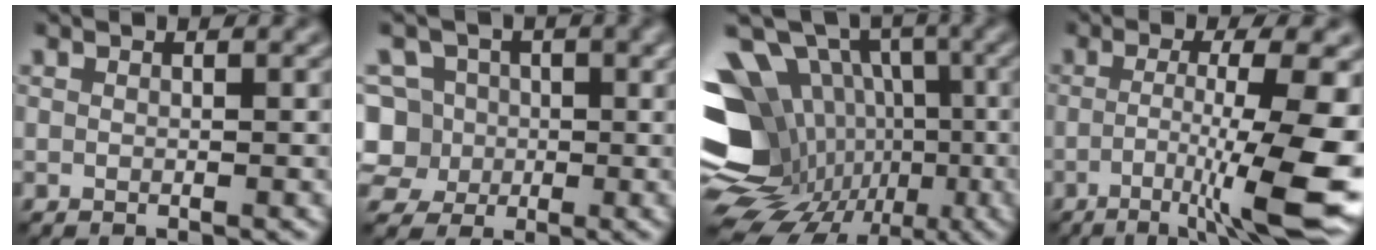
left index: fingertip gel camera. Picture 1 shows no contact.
{"total": 7.0, "force": [0.1, 6.5, 2.6], "torque": [-0.050, 0.041, -0.025]}
{"total": 14.9, "force": [-3.9, 12.1, 7.7], "torque": [-0.157, 0.019, -0.063]}
{"total": 11.1, "force": [-3.3, 2.1, 10.5], "torque": [-0.159, -0.006, -0.045]}